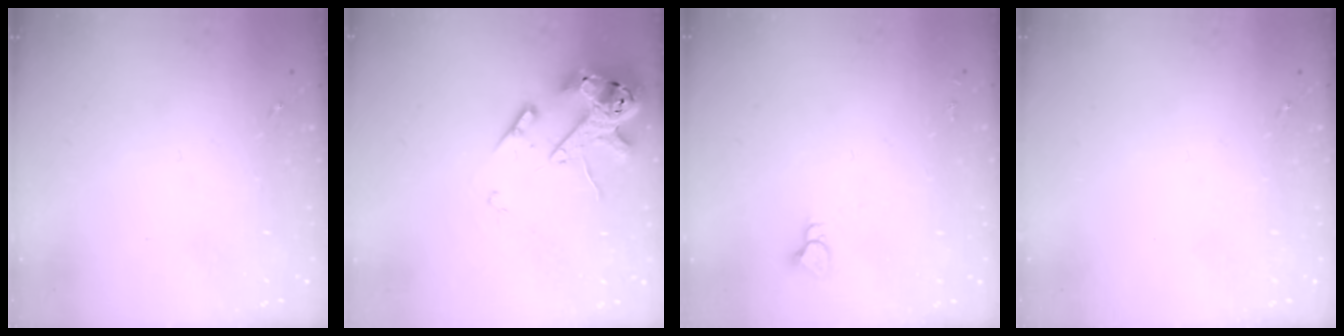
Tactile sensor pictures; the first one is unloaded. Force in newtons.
{"total": 15.0, "press": 14.9, "slide": 2.1}
{"total": 3.3, "press": 3.3, "slide": 0.2}
{"total": 0.0}